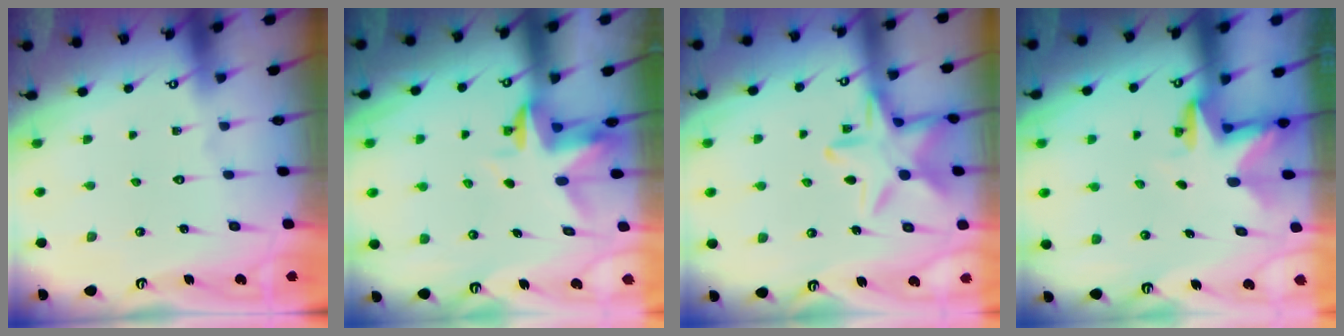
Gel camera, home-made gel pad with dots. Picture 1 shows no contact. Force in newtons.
{"total": 3.1, "press": 3.0, "slide": 0.4}
{"total": 15.6, "press": 15.6, "slide": 0.9}
{"total": 2.9, "press": 2.9, "slide": 0.3}